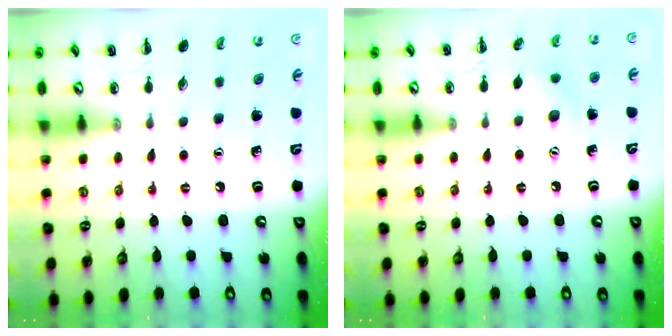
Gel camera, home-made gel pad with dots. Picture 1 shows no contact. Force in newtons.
{"total": 7.1, "press": 7.0, "slide": 1.3}